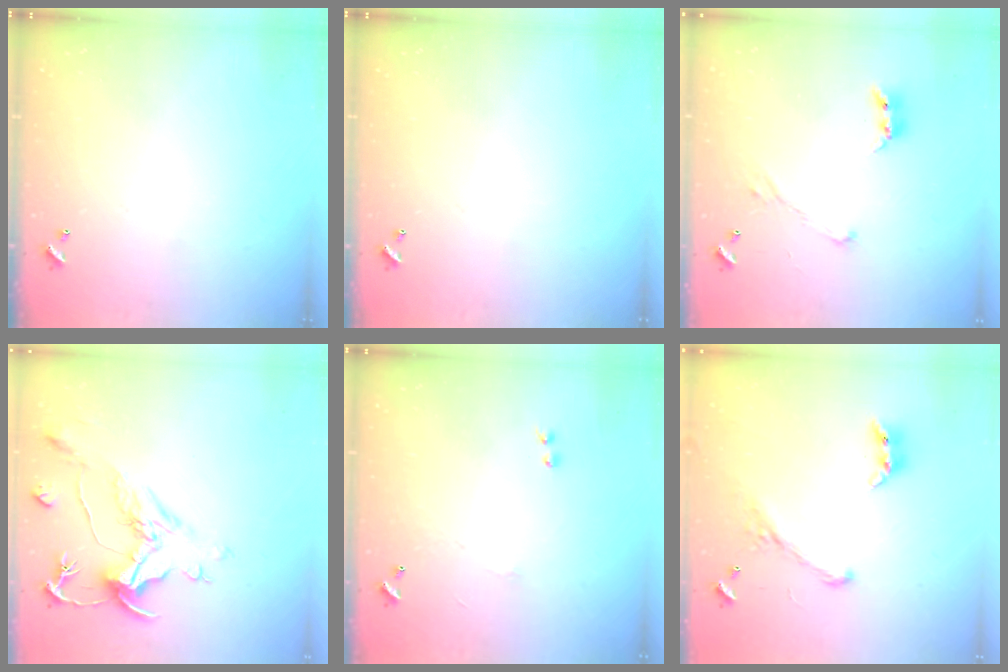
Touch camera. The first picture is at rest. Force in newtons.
{"total": 0.0}
{"total": 1.8, "press": 1.6, "slide": 0.9}
{"total": 1.6, "press": 0.1, "slide": 1.6}
{"total": 0.9, "press": 0.8, "slide": 0.5}
{"total": 1.6, "press": 1.1, "slide": 1.2}